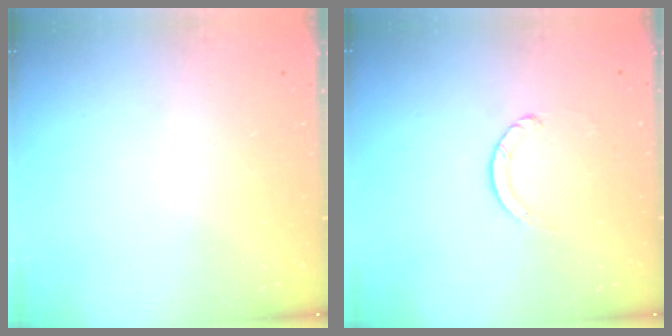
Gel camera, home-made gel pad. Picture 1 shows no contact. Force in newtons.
{"total": 1.3, "press": 1.2, "slide": 0.2}